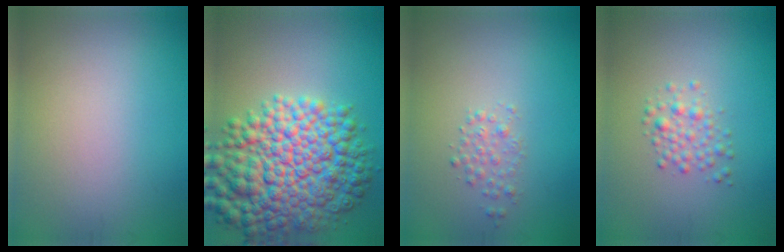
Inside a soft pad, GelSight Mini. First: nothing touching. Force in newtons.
{"total": 11.4, "press": 11.4, "slide": 0.1}
{"total": 1.3, "press": 1.3, "slide": 0.0}
{"total": 1.9, "press": 1.9, "slide": 0.0}